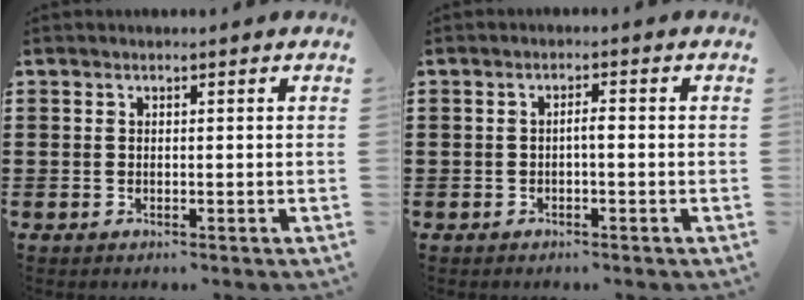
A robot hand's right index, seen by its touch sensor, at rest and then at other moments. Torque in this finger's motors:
{"motor_torque": [0.41, -0.38, 0.00, 0.04]}